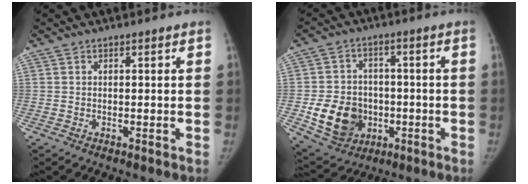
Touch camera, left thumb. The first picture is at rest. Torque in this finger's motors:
{"motor_torque": [-0.13, 0.30, 0.03, 0.05, 0.04]}